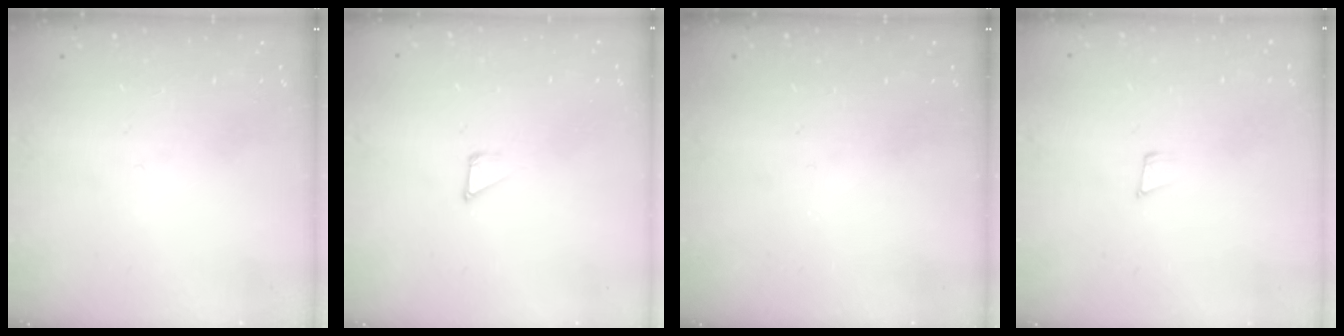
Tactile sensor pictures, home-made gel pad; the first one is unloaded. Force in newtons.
{"total": 1.2, "press": 1.2, "slide": 0.0}
{"total": 0.0}
{"total": 4.9, "press": 4.7, "slide": 1.0}